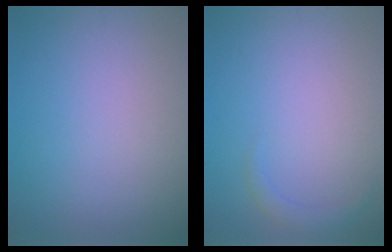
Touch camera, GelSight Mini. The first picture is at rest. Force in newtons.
{"total": 1.1, "press": 1.1, "slide": 0.1}